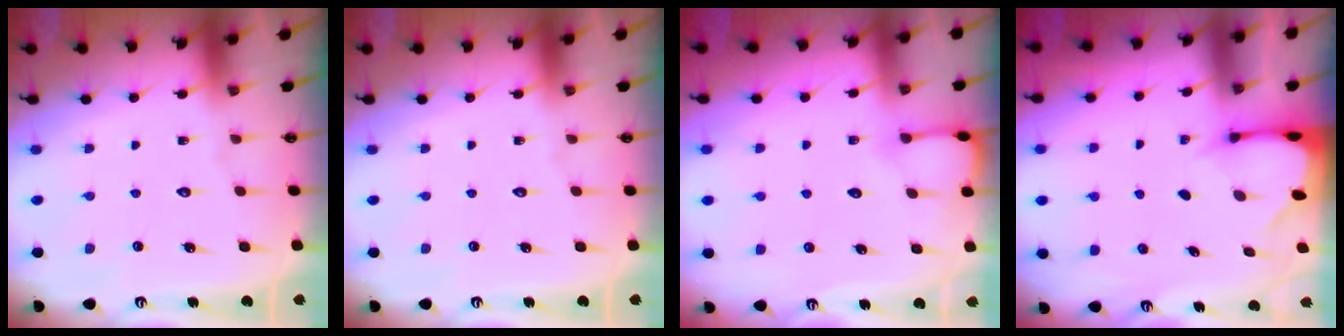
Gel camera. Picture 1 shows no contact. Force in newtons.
{"total": 0.0}
{"total": 4.9, "press": 4.9, "slide": 0.5}
{"total": 2.0, "press": 2.0, "slide": 0.1}